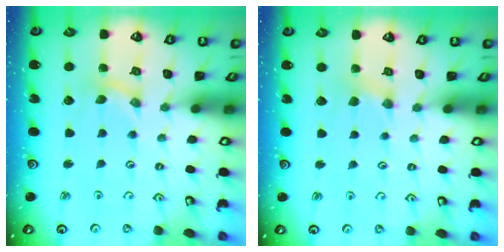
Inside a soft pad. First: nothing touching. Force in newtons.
{"total": 1.4, "press": 1.4, "slide": 0.4}